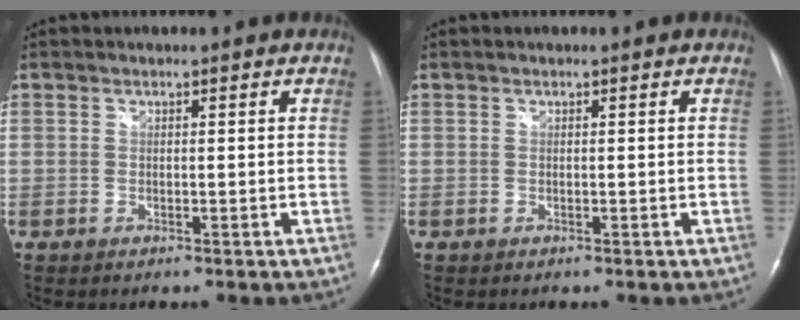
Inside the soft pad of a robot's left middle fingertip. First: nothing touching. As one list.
[{"total": 0.0}]